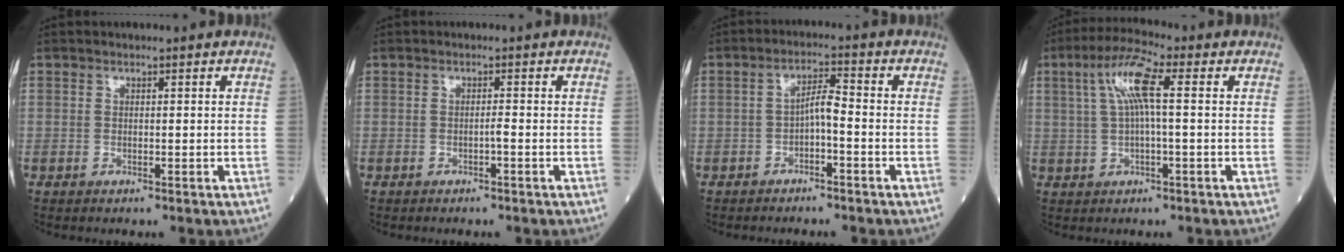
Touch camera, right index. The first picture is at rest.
{"total": 0.8, "force": [-0.4, -0.1, 0.6], "torque": [-0.009, 0.001, -0.008]}
{"total": 3.3, "force": [-1.3, 0.6, 3.0], "torque": [-0.052, 0.011, -0.022]}
{"total": 7.4, "force": [1.7, 0.8, 7.2], "torque": [-0.147, 0.022, 0.032]}